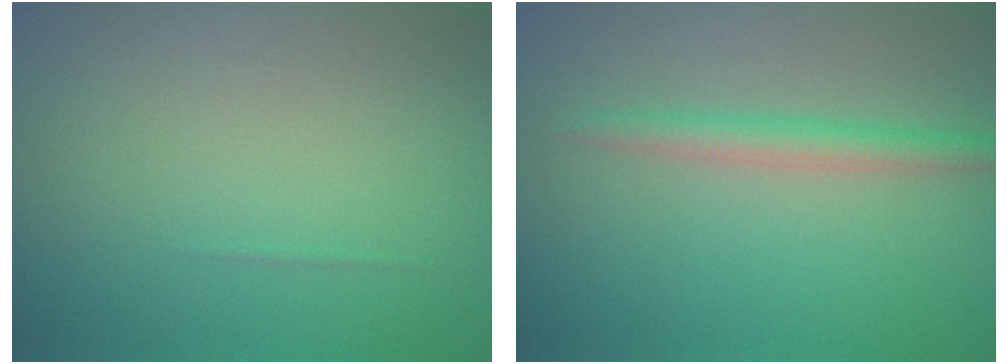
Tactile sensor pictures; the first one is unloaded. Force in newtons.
{"total": 2.2, "press": 2.2, "slide": 0.0}